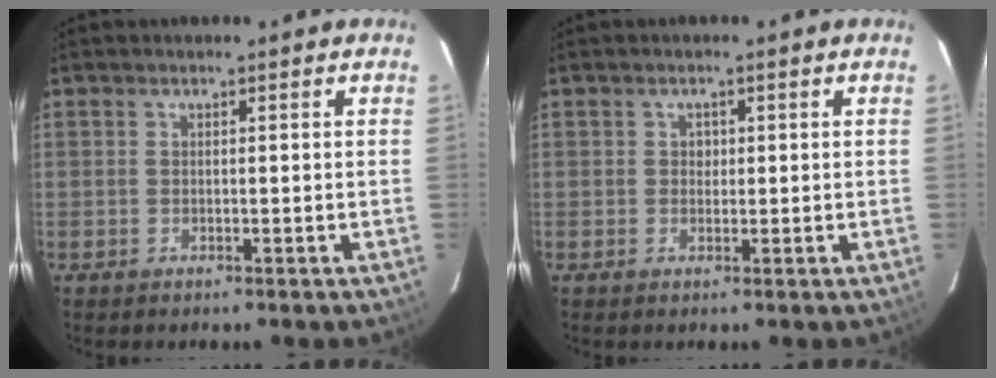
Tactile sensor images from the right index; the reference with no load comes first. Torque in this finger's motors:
{"motor_torque": [0.23, -0.05, 0.06, 0.02]}